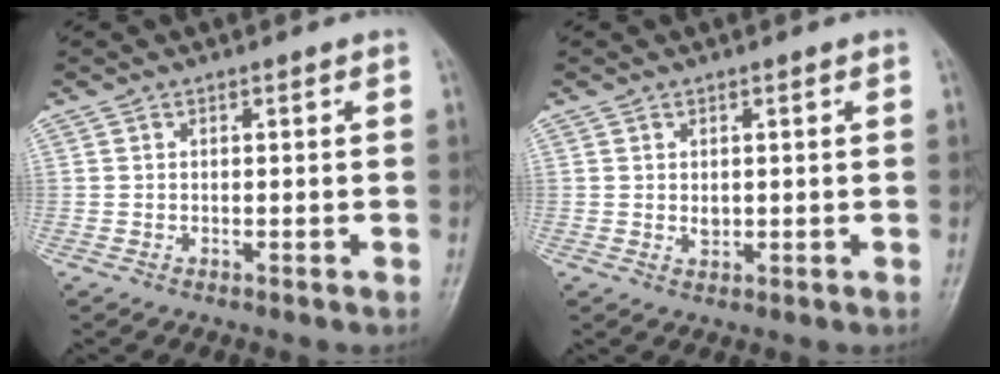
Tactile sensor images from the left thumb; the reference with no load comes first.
{"total": 1.7, "force": [0.3, 1.2, 1.2], "torque": [-0.014, -0.004, 0.008]}